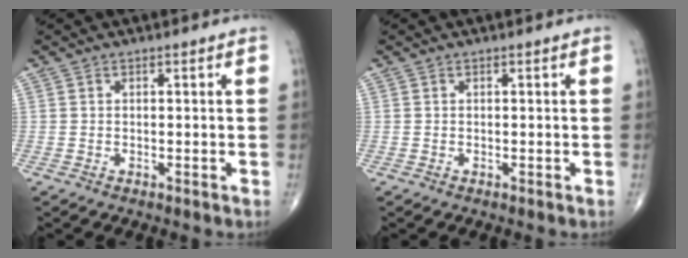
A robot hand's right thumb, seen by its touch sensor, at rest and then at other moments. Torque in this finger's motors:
{"motor_torque": [0.00, 0.00, 0.03, 0.03, 0.01]}